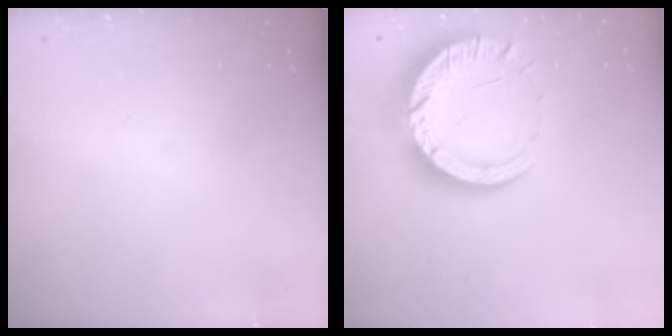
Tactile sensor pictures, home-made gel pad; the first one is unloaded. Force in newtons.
{"total": 14.0, "press": 14.0, "slide": 1.3}